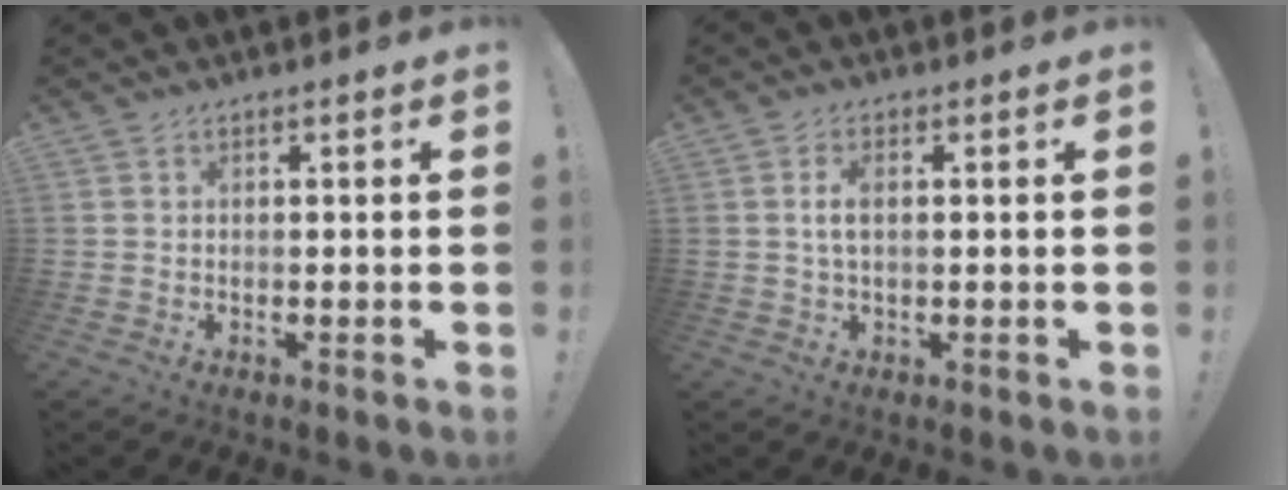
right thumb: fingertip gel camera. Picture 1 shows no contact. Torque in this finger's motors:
{"motor_torque": [-0.09, 0.06, 0.01, 0.13, 0.05]}